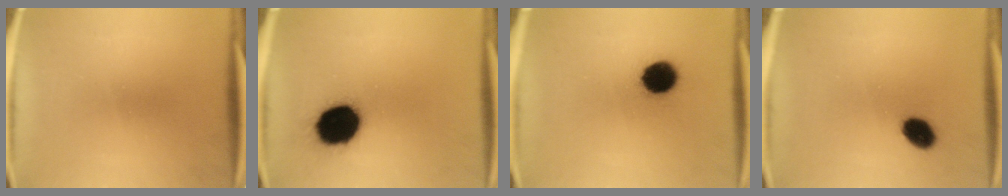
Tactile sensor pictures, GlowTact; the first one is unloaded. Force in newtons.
{"total": 17.4}
{"total": 10.3}
{"total": 5.8}